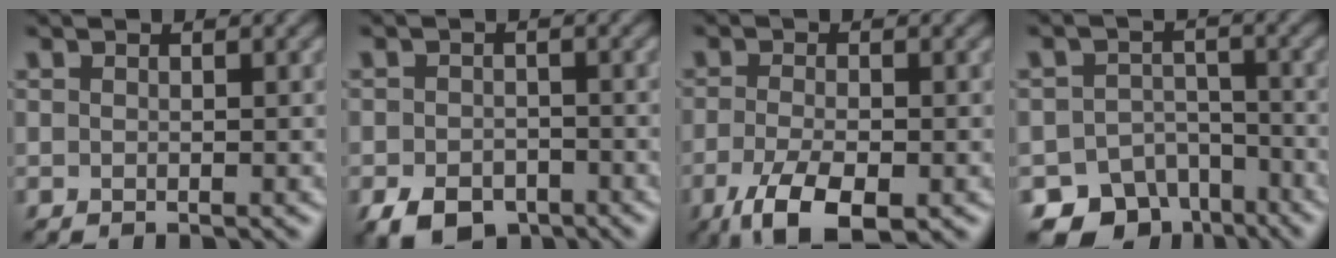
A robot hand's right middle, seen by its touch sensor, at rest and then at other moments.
{"total": 4.5, "force": [-2.9, 2.8, 2.0], "torque": [-0.034, -0.007, -0.052]}
{"total": 6.2, "force": [-3.5, 2.4, 4.5], "torque": [-0.099, -0.015, -0.064]}
{"total": 7.5, "force": [-5.9, 4.5, 1.2], "torque": [0.002, -0.012, -0.084]}